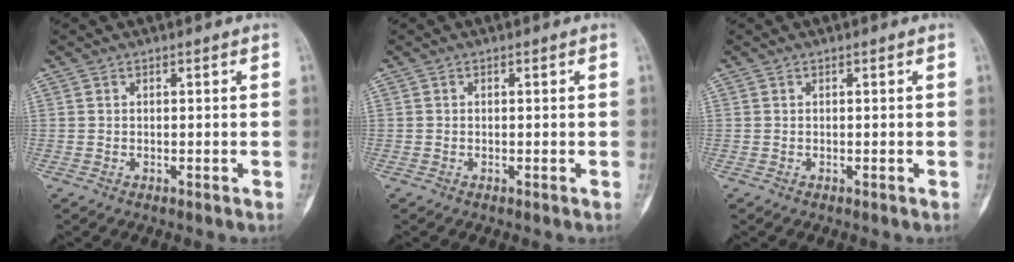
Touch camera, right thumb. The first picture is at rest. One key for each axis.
{"total": 0.0}
{"total": 0.0}